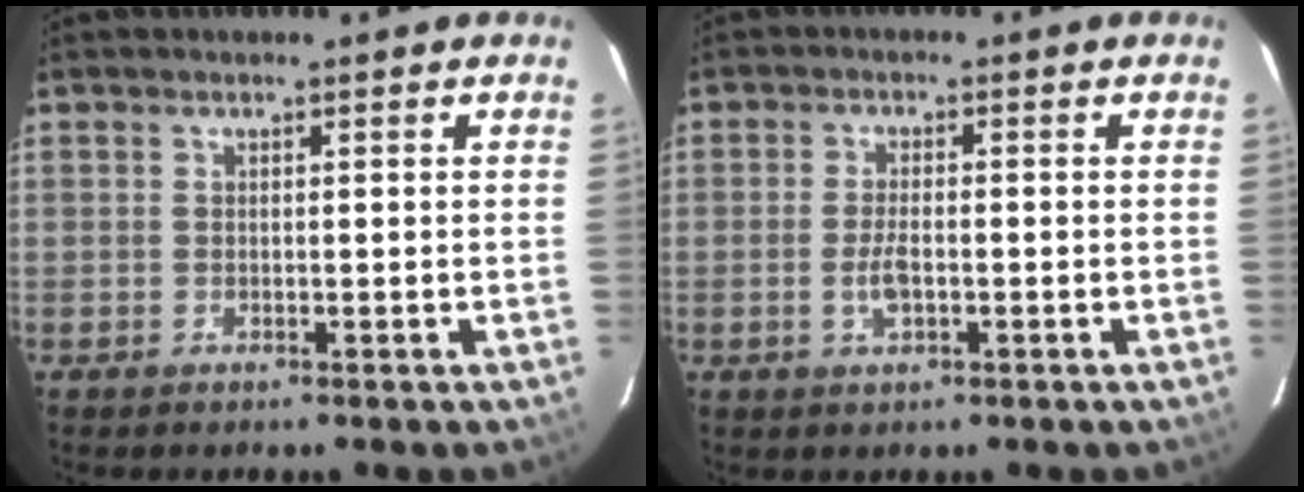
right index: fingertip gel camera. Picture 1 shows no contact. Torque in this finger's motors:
{"motor_torque": [-0.12, -0.03, -0.02, 0.01]}